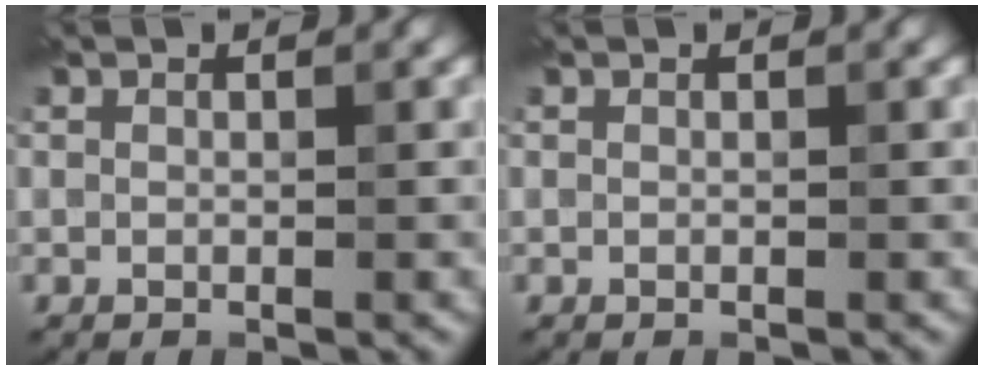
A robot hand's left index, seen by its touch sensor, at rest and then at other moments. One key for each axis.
{"total": 0.0}